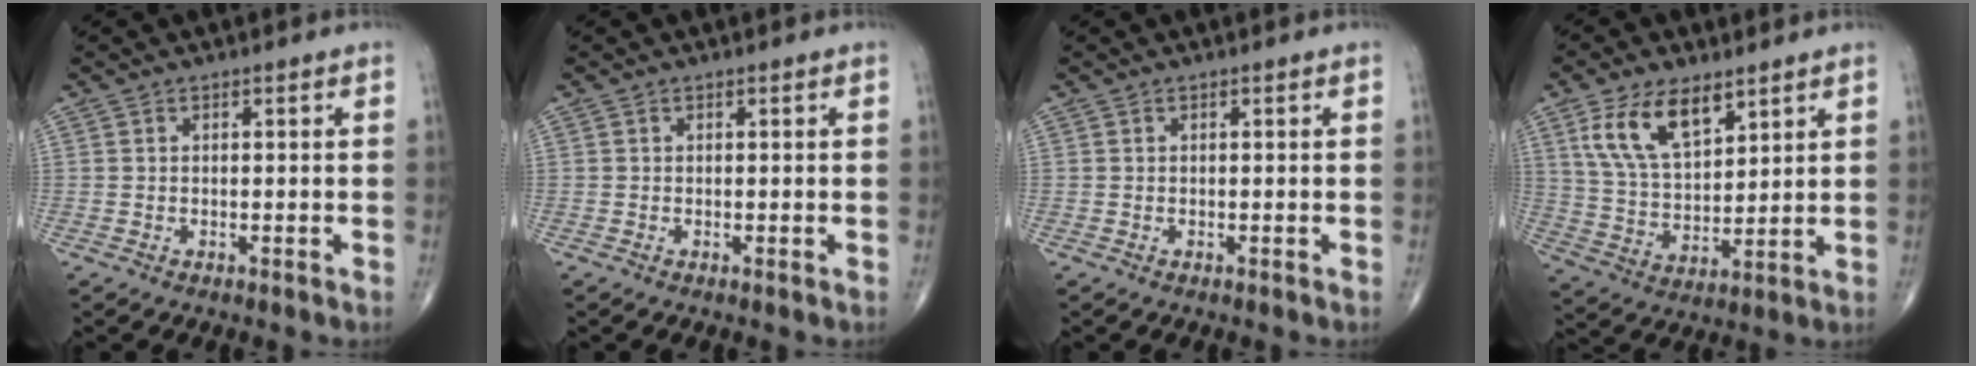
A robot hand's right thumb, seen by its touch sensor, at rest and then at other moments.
{"total": 0.0}
{"total": 0.0}
{"total": 12.5, "force": [6.8, 6.1, 8.5], "torque": [-0.143, -0.026, 0.140]}